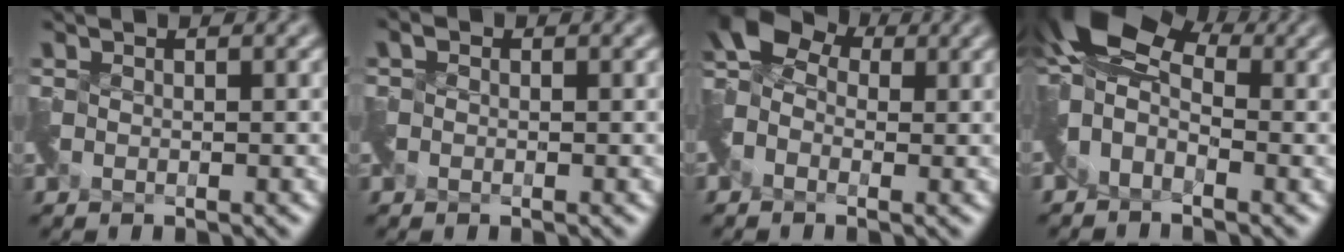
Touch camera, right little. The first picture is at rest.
{"total": 0.6, "force": [-0.4, 0.2, -0.3], "torque": [0.002, -0.003, -0.008]}
{"total": 5.1, "force": [0.4, 3.7, 3.5], "torque": [-0.074, 0.009, -0.006]}
{"total": 7.6, "force": [1.3, 4.7, 5.9], "torque": [-0.110, 0.020, 0.002]}